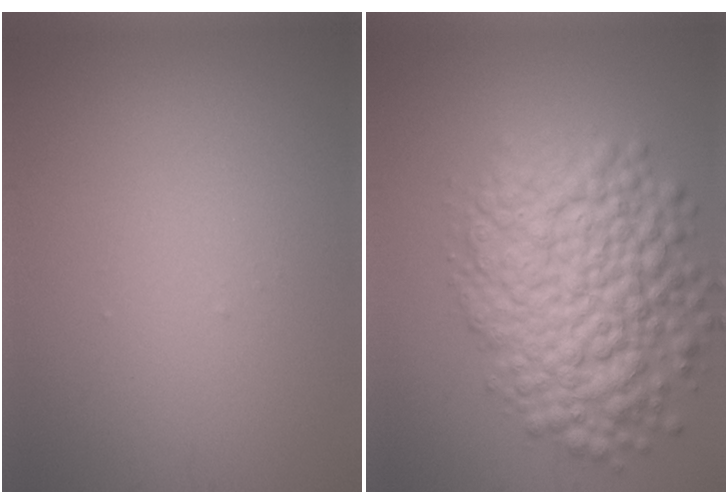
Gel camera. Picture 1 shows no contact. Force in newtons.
{"total": 9.6, "press": 9.6, "slide": 0.4}